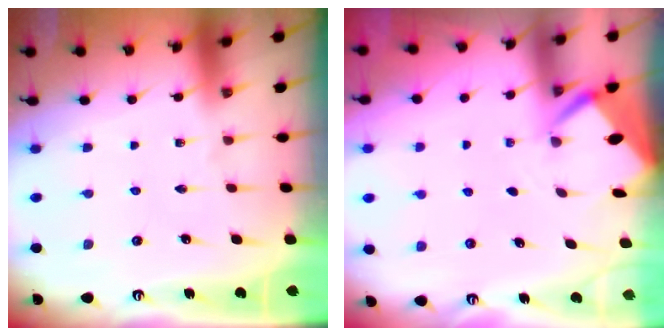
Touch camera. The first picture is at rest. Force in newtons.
{"total": 2.5, "press": 2.5, "slide": 0.3}